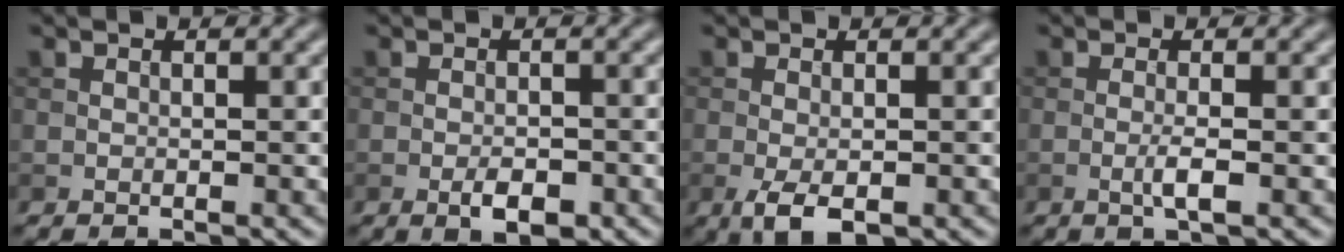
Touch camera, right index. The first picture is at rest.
{"total": 2.6, "force": [-1.2, 1.1, 2.0], "torque": [-0.034, -0.002, -0.019]}
{"total": 3.1, "force": [-1.3, 1.3, 2.5], "torque": [-0.050, -0.009, -0.021]}
{"total": 1.8, "force": [-0.5, 0.2, 1.7], "torque": [-0.035, -0.001, -0.013]}